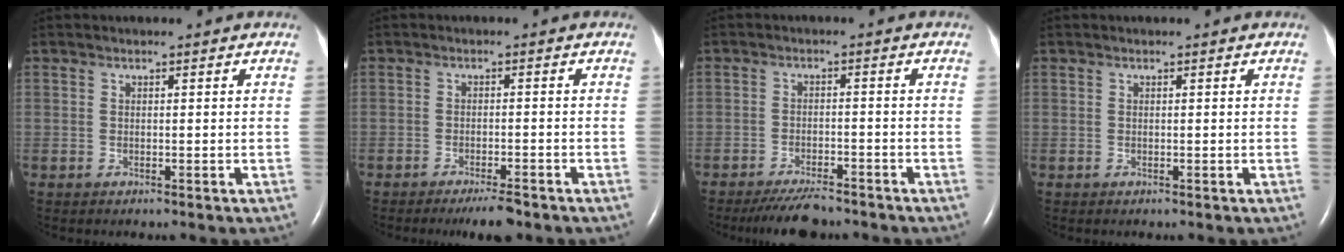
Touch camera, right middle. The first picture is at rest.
{"total": 4.0, "force": [-3.1, 0.6, 2.4], "torque": [-0.039, -0.005, -0.048]}
{"total": 6.2, "force": [-5.5, 1.3, 2.6], "torque": [-0.046, -0.015, -0.091]}
{"total": 0.0}